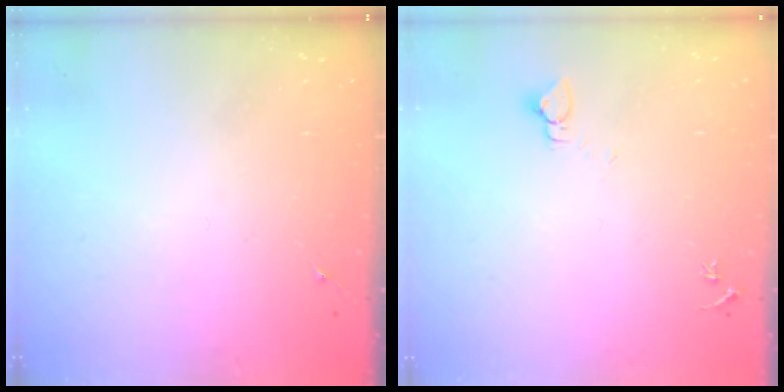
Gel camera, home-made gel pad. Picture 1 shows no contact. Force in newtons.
{"total": 2.7, "press": 2.7, "slide": 0.1}